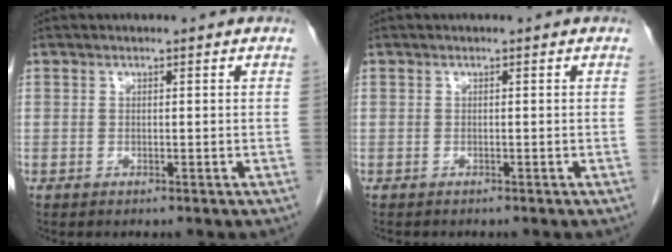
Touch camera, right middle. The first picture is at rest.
{"total": 1.1, "force": [-1.0, 0.4, 0.4], "torque": [-0.010, -0.002, -0.011]}